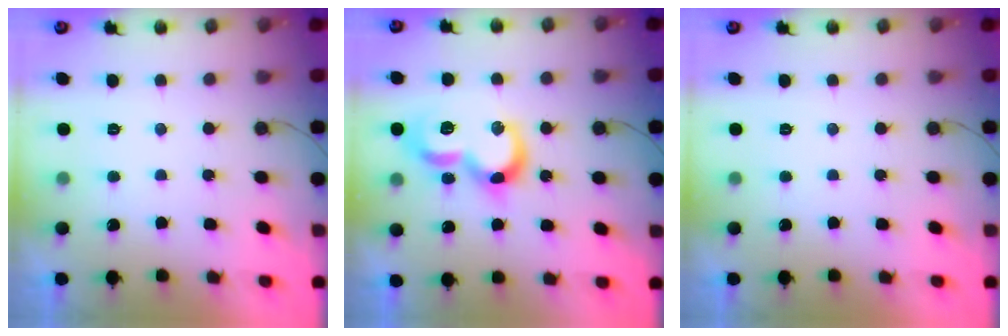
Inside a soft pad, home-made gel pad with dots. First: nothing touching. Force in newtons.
{"total": 15.6, "press": 15.6, "slide": 1.0}
{"total": 0.0}